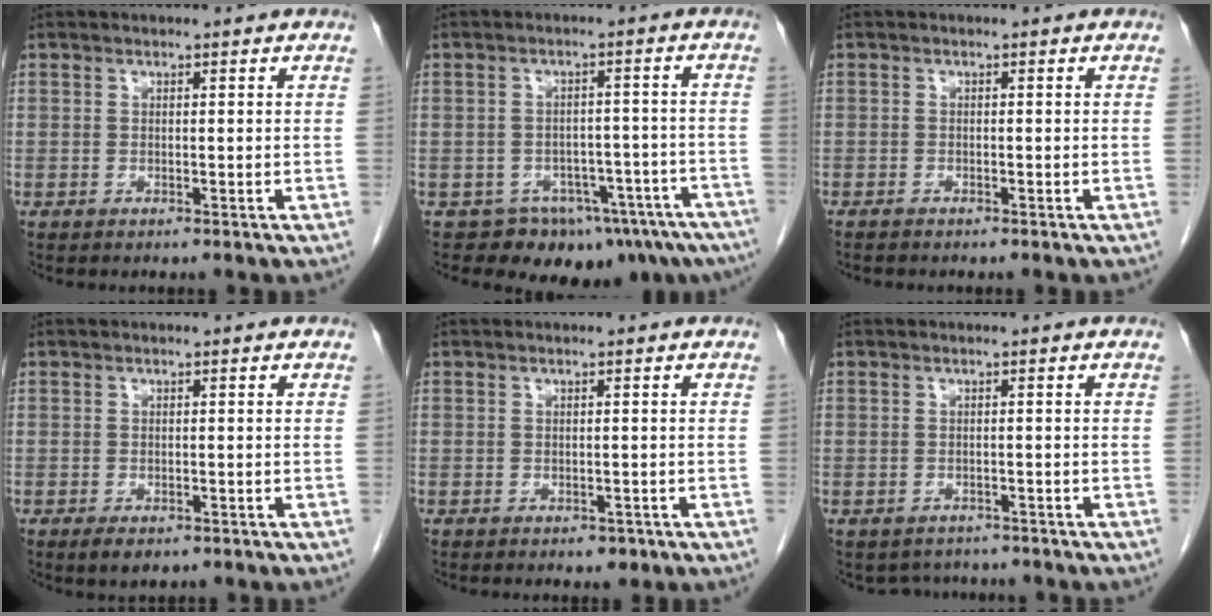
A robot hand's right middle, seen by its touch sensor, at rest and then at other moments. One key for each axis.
{"total": 12.0, "fx": -9.7, "fy": 6.0, "fz": 3.7, "tx": -0.021, "ty": 0.032, "tz": -0.116}
{"total": 1.1, "fx": -1.0, "fy": 0.3, "fz": 0.4, "tx": -0.012, "ty": -0.002, "tz": -0.014}
{"total": 2.8, "fx": -1.7, "fy": 1.3, "fz": 1.7, "tx": -0.028, "ty": -0.004, "tz": -0.019}
{"total": 1.5, "fx": -0.9, "fy": 0.9, "fz": 0.8, "tx": -0.010, "ty": 0.001, "tz": -0.005}
{"total": 3.3, "fx": -2.9, "fy": 1.6, "fz": 0.0, "tx": -0.001, "ty": 0.004, "tz": -0.041}